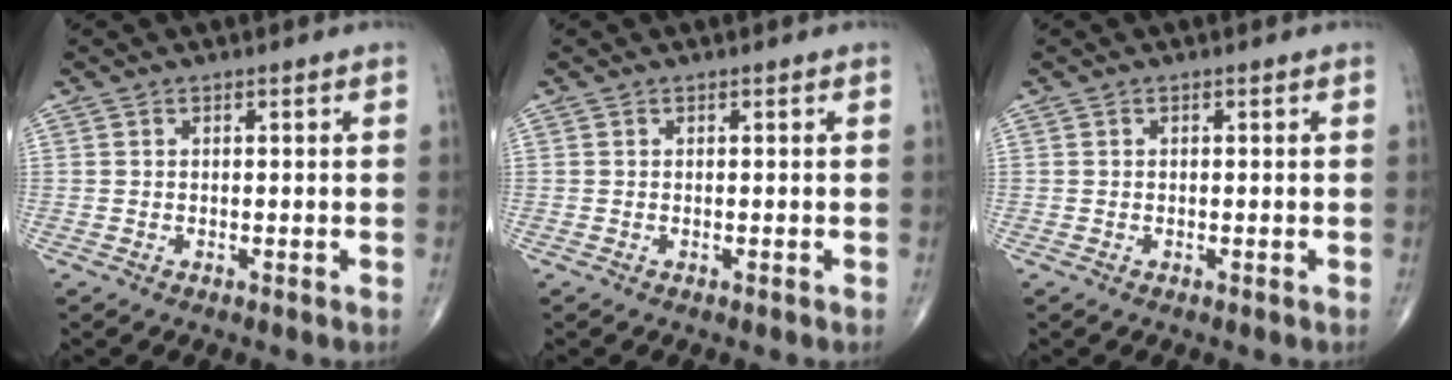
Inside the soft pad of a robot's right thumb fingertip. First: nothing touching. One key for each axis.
{"total": 0.0}
{"total": 0.0}